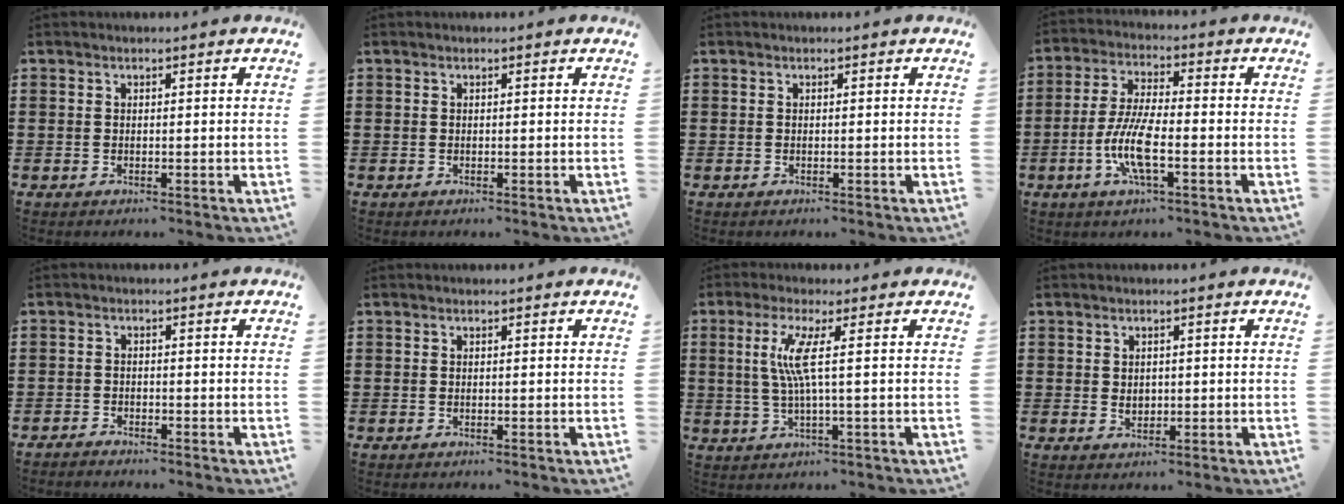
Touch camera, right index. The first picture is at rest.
{"total": 0.0}
{"total": 0.0}
{"total": 8.4, "force": [-2.7, 2.3, 7.7], "torque": [-0.173, -0.015, -0.056]}
{"total": 1.2, "force": [-1.2, 0.2, -0.1], "torque": [-0.001, 0.004, -0.025]}
{"total": 0.0}
{"total": 5.9, "force": [1.0, -0.6, 5.7], "torque": [-0.124, -0.014, 0.010]}
{"total": 1.5, "force": [0.2, 1.2, 0.8], "torque": [-0.017, 0.009, 0.003]}